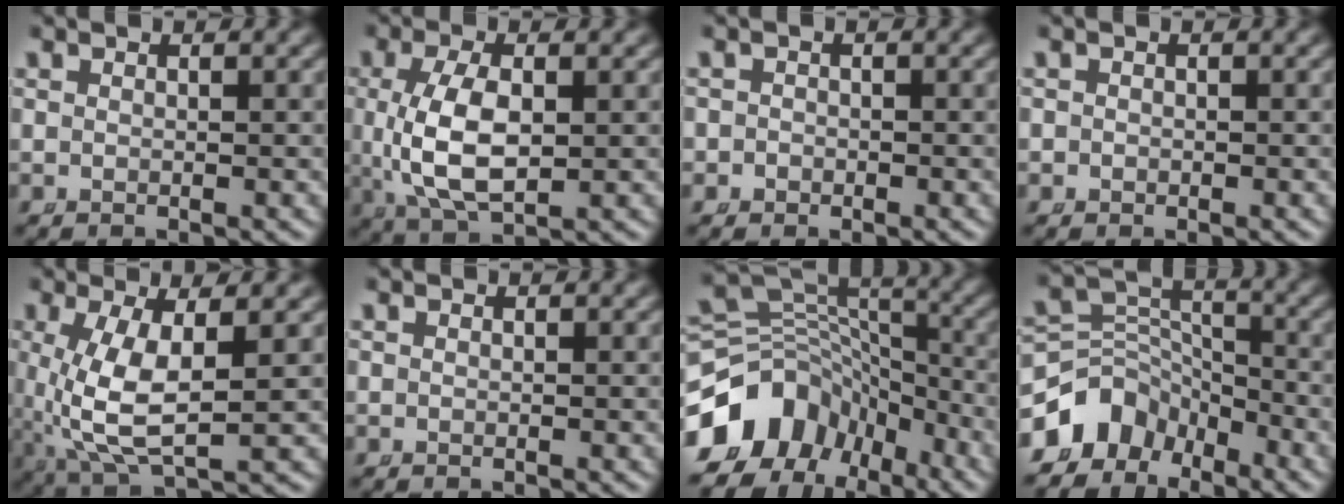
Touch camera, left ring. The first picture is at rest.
{"total": 6.4, "force": [-0.1, 3.3, 5.4], "torque": [-0.128, -0.012, 0.014]}
{"total": 1.5, "force": [-0.8, 1.3, -0.1], "torque": [-0.001, -0.011, -0.012]}
{"total": 0.9, "force": [-0.4, 0.8, 0.0], "torque": [-0.003, -0.008, -0.005]}
{"total": 7.6, "force": [0.4, 3.5, 6.7], "torque": [-0.143, -0.024, 0.027]}
{"total": 0.0}
{"total": 12.6, "force": [-4.2, 9.9, 6.7], "torque": [-0.116, -0.029, -0.066]}
{"total": 9.5, "force": [-3.7, 7.7, 4.1], "torque": [-0.083, -0.023, -0.067]}